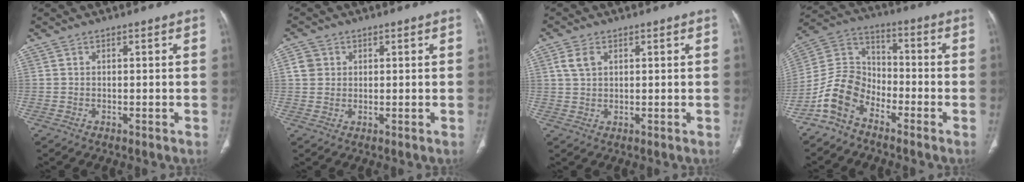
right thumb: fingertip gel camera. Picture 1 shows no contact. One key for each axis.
{"total": 3.2, "fx": 0.7, "fy": 2.9, "fz": 1.1, "tx": -0.007, "ty": 0.003, "tz": 0.012}
{"total": 3.3, "fx": 1.1, "fy": 2.2, "fz": 2.2, "tx": -0.048, "ty": 0.007, "tz": 0.025}
{"total": 9.9, "fx": -6.6, "fy": 6.1, "fz": 4.2, "tx": -0.077, "ty": 0.063, "tz": -0.146}